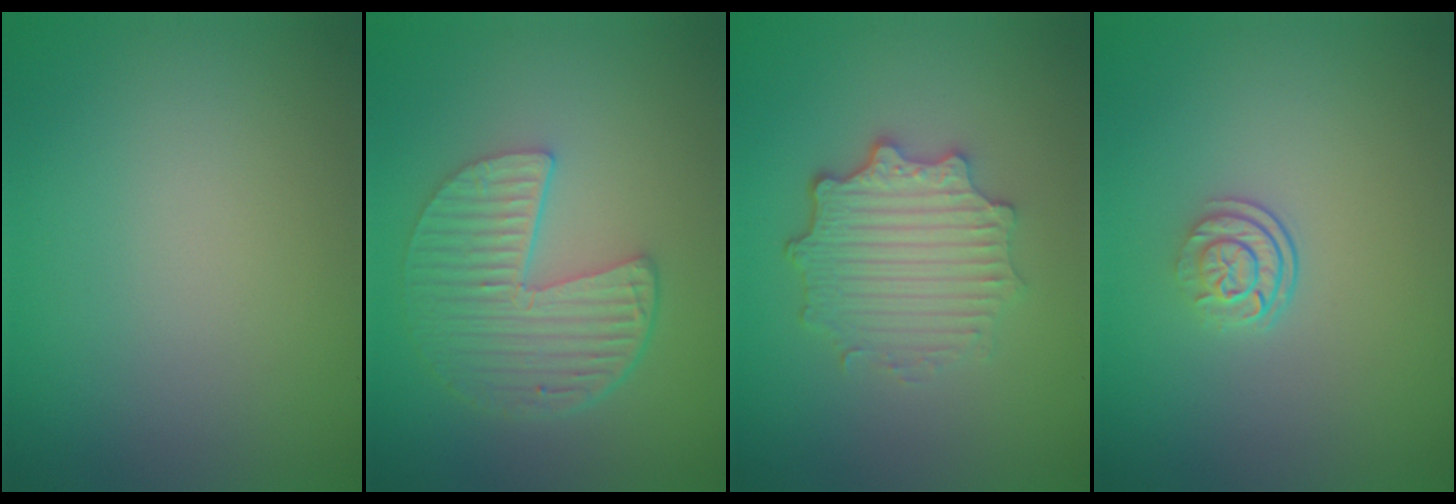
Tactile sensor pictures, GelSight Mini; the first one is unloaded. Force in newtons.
{"total": 5.8, "press": 4.2, "slide": 4.0}
{"total": 4.8, "press": 3.8, "slide": 3.1}
{"total": 2.6, "press": 1.8, "slide": 1.9}